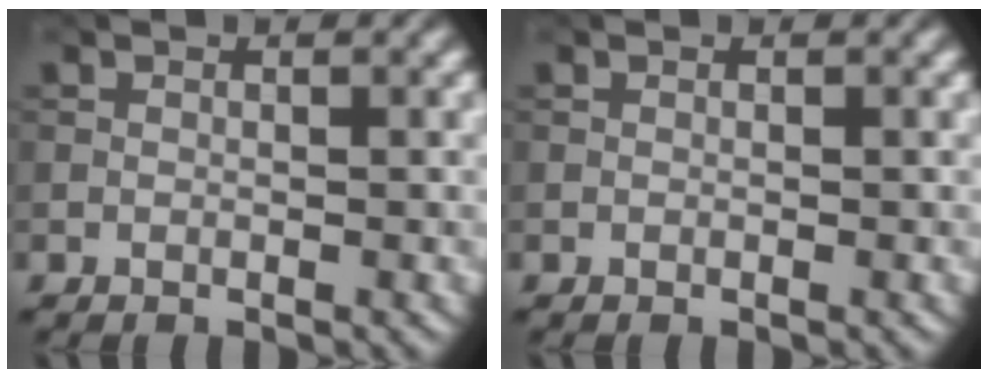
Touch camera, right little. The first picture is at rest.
{"total": 0.0}